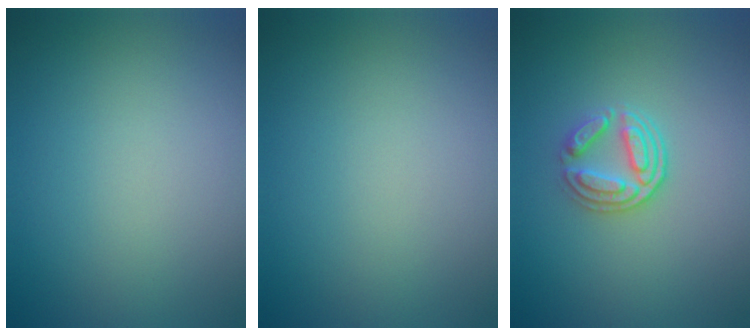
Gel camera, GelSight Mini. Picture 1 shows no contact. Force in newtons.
{"total": 0.0}
{"total": 3.1, "press": 2.6, "slide": 1.7}